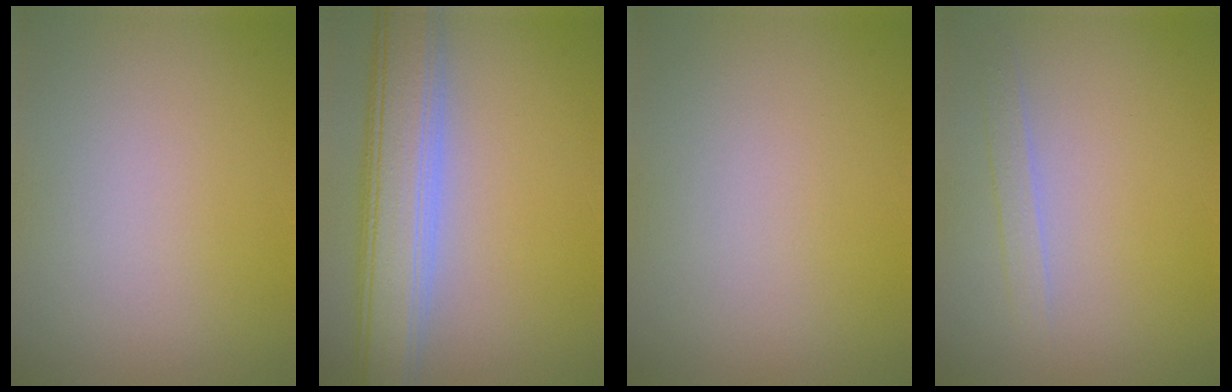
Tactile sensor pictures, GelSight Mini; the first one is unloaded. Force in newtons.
{"total": 7.5, "press": 7.4, "slide": 0.6}
{"total": 0.0}
{"total": 1.3, "press": 1.3, "slide": 0.1}